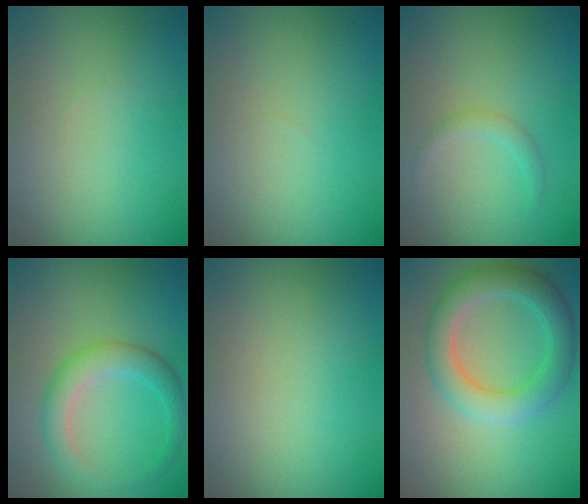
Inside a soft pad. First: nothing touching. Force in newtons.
{"total": 0.0}
{"total": 1.2, "press": 1.2, "slide": 0.1}
{"total": 3.6, "press": 3.6, "slide": 0.1}
{"total": 0.0}
{"total": 5.0, "press": 5.0, "slide": 0.1}